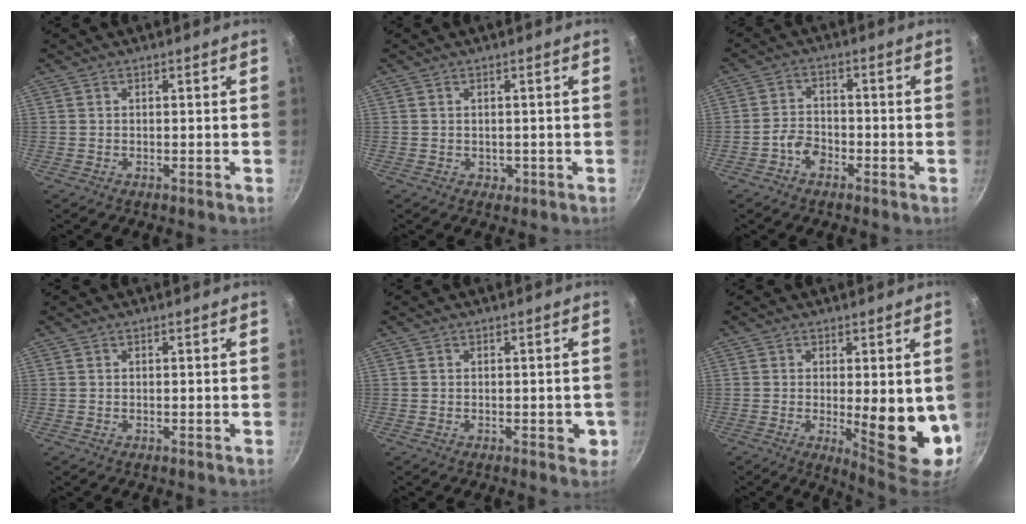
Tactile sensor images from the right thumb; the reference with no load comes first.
{"total": 0.9, "force": [0.0, 0.8, 0.3], "torque": [0.000, 0.000, 0.003]}
{"total": 4.0, "force": [-2.4, 2.6, 1.9], "torque": [-0.025, 0.028, -0.045]}
{"total": 0.0}
{"total": 3.0, "force": [-0.7, 1.7, 2.3], "torque": [-0.011, 0.004, -0.011]}
{"total": 11.8, "force": [-0.7, 3.8, 11.2], "torque": [-0.128, -0.021, 0.002]}